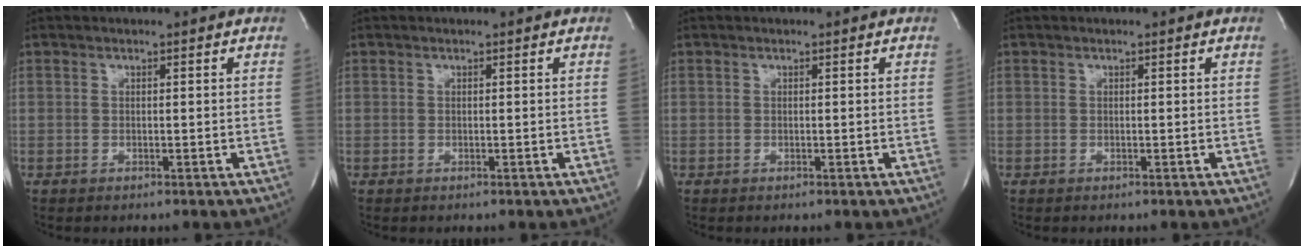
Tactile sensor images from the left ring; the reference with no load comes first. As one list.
[{"total": 0.0}, {"total": 0.0}, {"total": 0.0}]